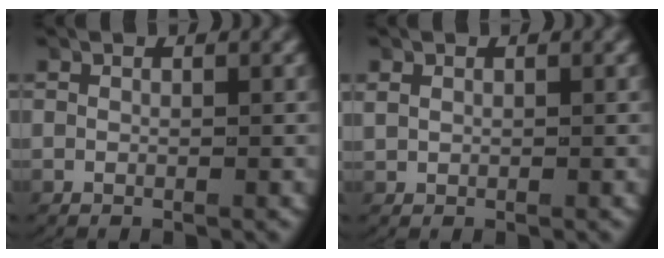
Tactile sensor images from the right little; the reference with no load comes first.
{"total": 0.9, "force": [0.4, 0.6, 0.4], "torque": [-0.014, 0.004, 0.012]}